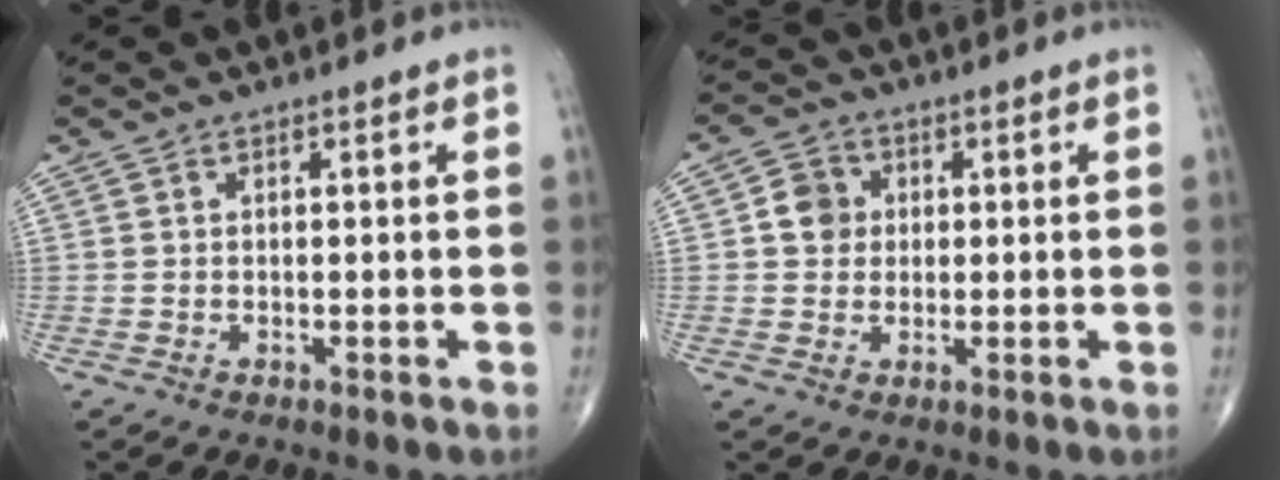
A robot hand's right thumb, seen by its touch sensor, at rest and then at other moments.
{"total": 5.0, "force": [0.7, 4.5, 2.0], "torque": [-0.015, 0.004, 0.004]}